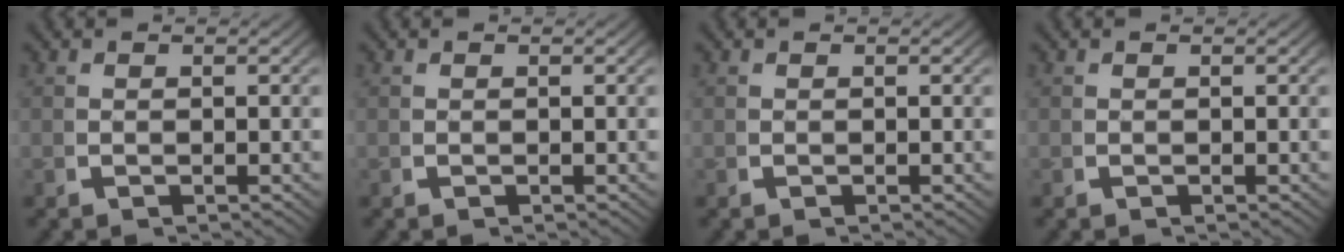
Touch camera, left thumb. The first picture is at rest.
{"total": 0.0}
{"total": 0.0}
{"total": 0.0}